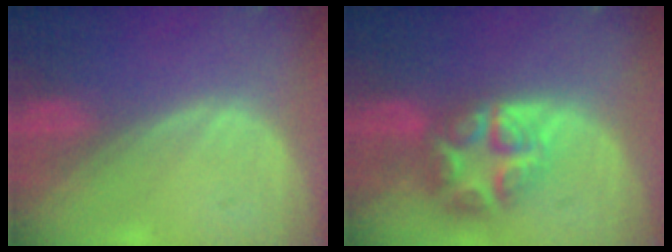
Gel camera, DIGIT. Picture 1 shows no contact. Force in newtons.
{"total": 8.2, "press": 7.2, "slide": 3.9}